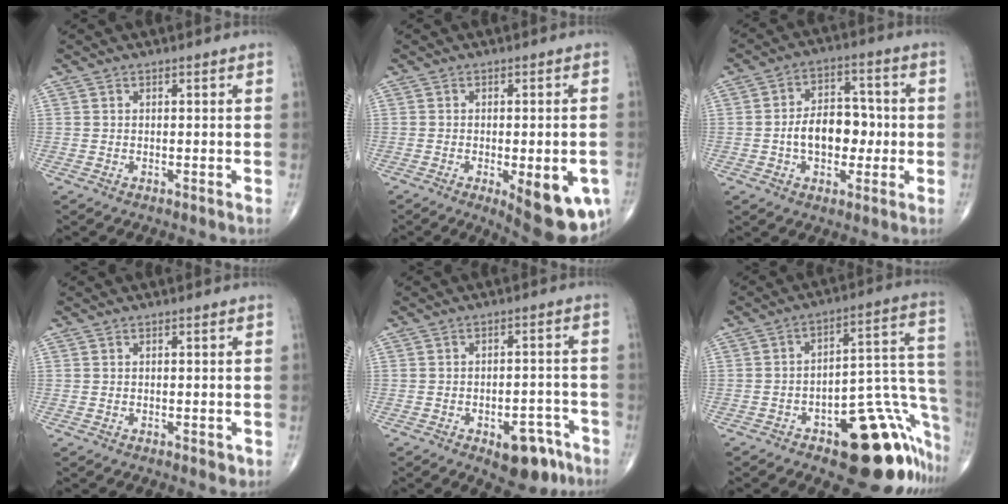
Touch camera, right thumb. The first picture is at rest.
{"total": 13.6, "force": [-4.7, 4.8, 11.9], "torque": [-0.120, -0.001, -0.045]}
{"total": 10.3, "force": [-1.3, 6.7, 7.7], "torque": [-0.092, 0.026, -0.026]}
{"total": 1.0, "force": [-0.4, 0.6, 0.8], "torque": [-0.008, -0.002, -0.003]}
{"total": 8.9, "force": [-5.1, 4.6, 5.8], "torque": [-0.051, 0.035, -0.061]}
{"total": 22.9, "force": [-11.5, 9.4, 17.4], "torque": [-0.126, 0.101, -0.150]}